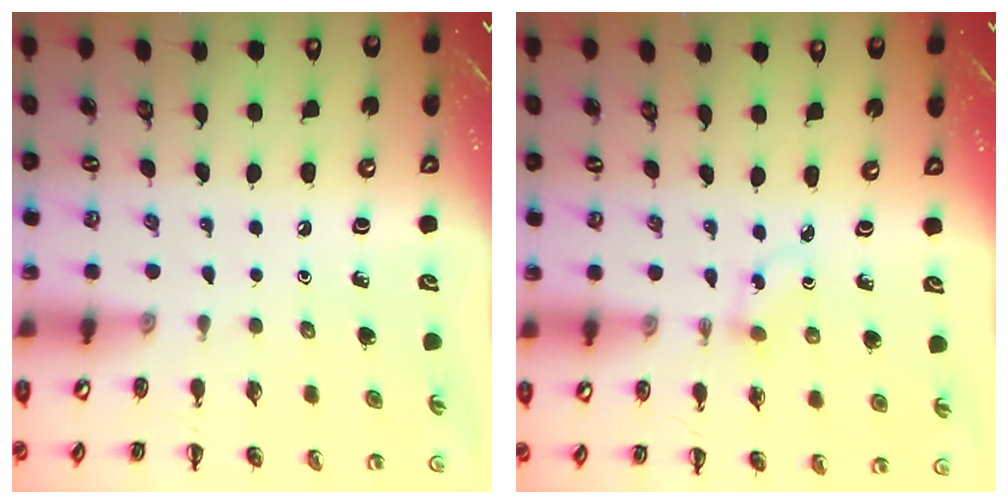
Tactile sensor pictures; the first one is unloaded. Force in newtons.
{"total": 1.6, "press": 1.4, "slide": 0.7}